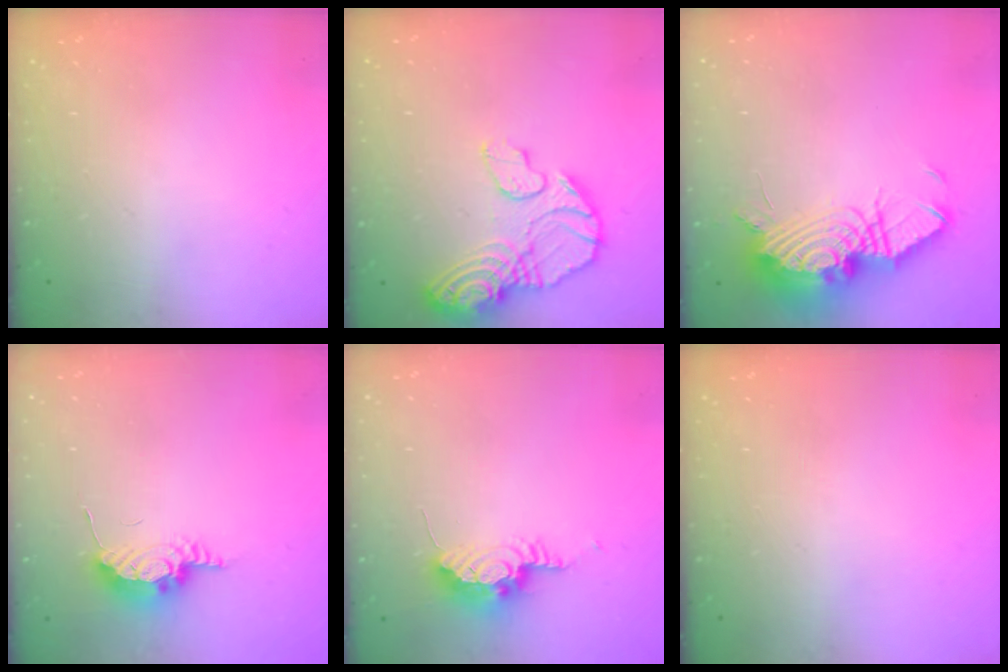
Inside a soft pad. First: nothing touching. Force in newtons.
{"total": 15.8, "press": 15.6, "slide": 1.9}
{"total": 20.7, "press": 20.6, "slide": 2.4}
{"total": 9.5, "press": 8.5, "slide": 4.1}
{"total": 15.3, "press": 10.5, "slide": 11.1}
{"total": 0.0}